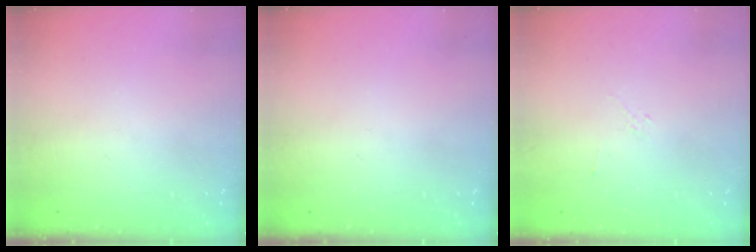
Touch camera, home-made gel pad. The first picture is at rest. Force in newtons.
{"total": 0.0}
{"total": 3.1, "press": 3.0, "slide": 0.8}